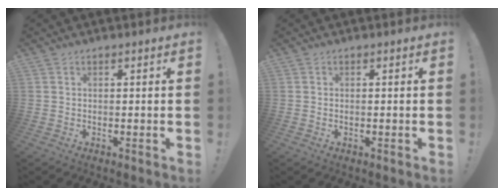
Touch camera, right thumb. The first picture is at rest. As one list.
[{"total": 0.0}]